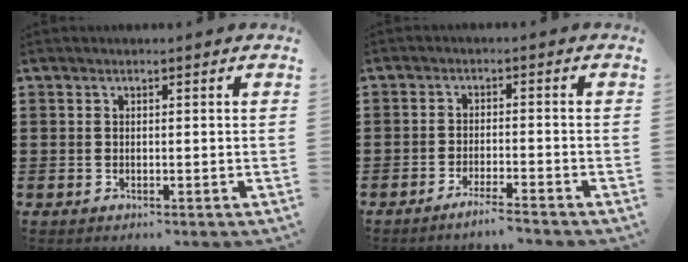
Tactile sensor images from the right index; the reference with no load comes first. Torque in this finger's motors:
{"motor_torque": [-0.78, 0.83, -0.32, -0.06]}